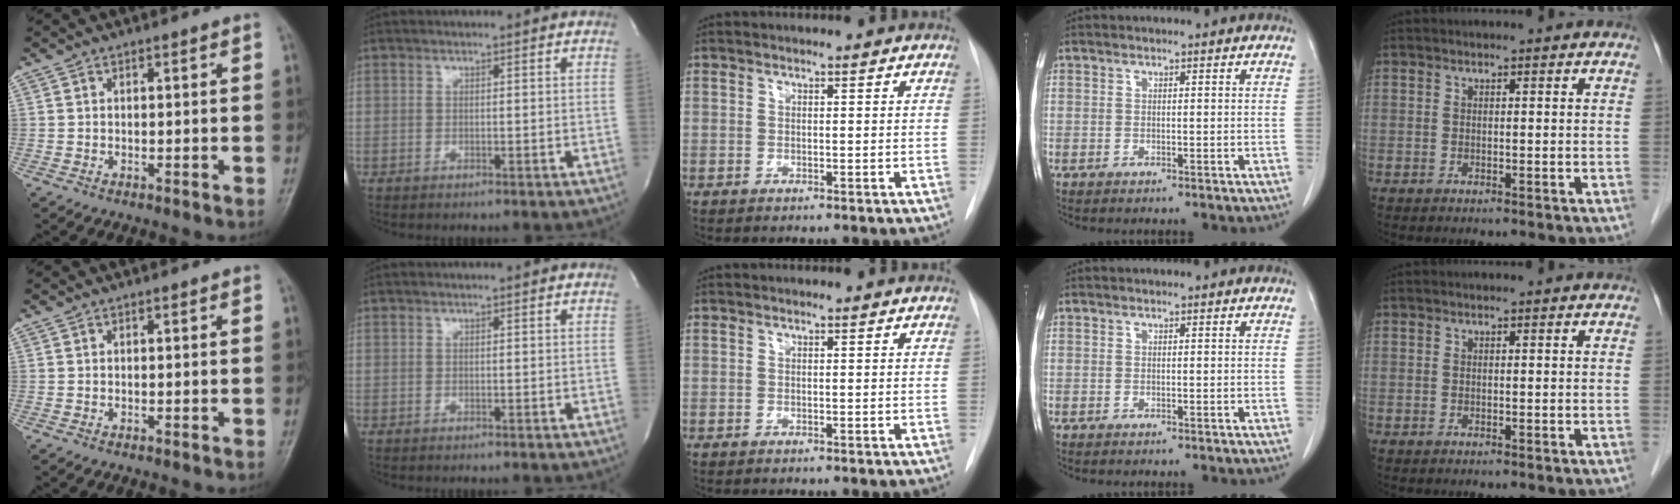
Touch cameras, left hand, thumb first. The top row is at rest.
{}